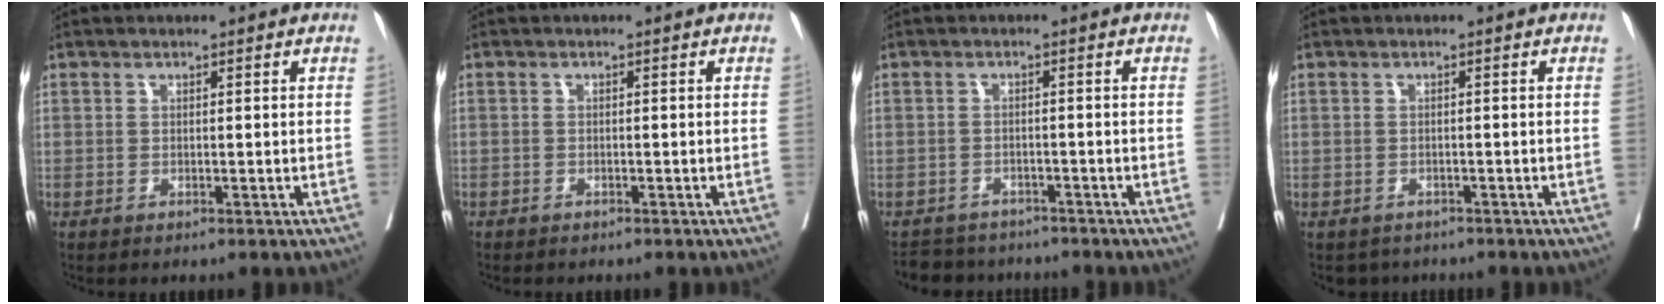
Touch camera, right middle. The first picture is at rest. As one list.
[{"total": 0.8, "force": [-0.6, 0.6, 0.0], "torque": [-0.010, 0.002, -0.011]}, {"total": 5.9, "force": [-5.5, 2.0, 0.3], "torque": [-0.002, 0.002, -0.078]}, {"total": 2.7, "force": [-2.3, 1.5, 0.0], "torque": [-0.002, 0.000, -0.033]}]